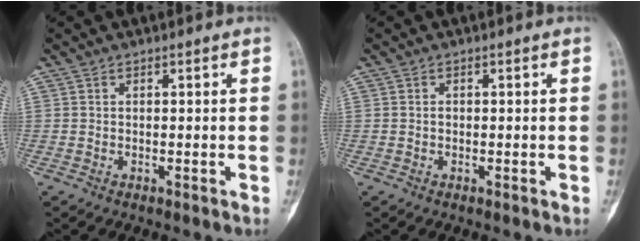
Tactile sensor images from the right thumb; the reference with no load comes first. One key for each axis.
{"total": 0.5, "fx": -0.1, "fy": 0.4, "fz": 0.3, "tx": -0.002, "ty": 0.002, "tz": -0.005}